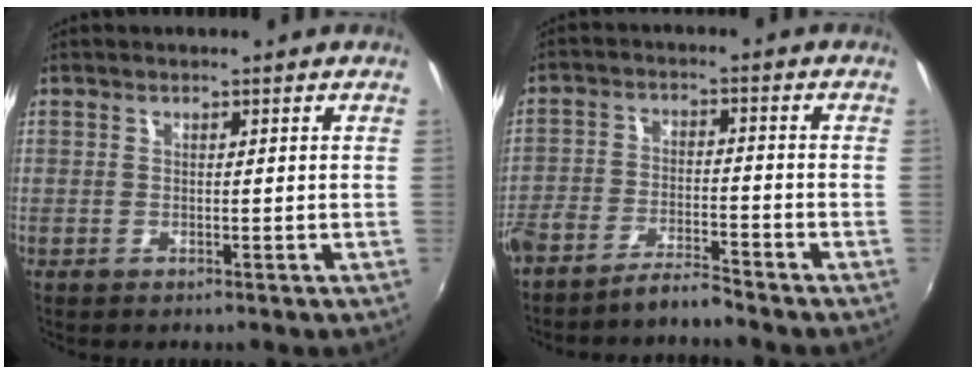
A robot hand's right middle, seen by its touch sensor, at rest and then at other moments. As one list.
[{"total": 5.4, "force": [-5.1, 0.4, 1.9], "torque": [-0.058, 0.003, -0.098]}]